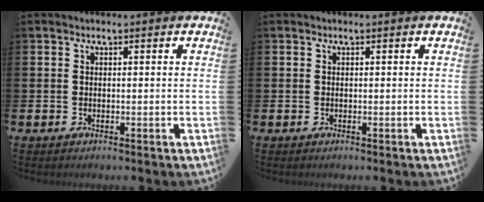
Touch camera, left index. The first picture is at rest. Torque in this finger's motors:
{"motor_torque": [-0.05, 0.05, -0.01, 0.01]}